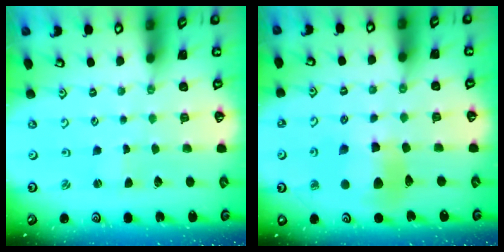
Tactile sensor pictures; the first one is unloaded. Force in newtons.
{"total": 11.8, "press": 11.7, "slide": 1.7}